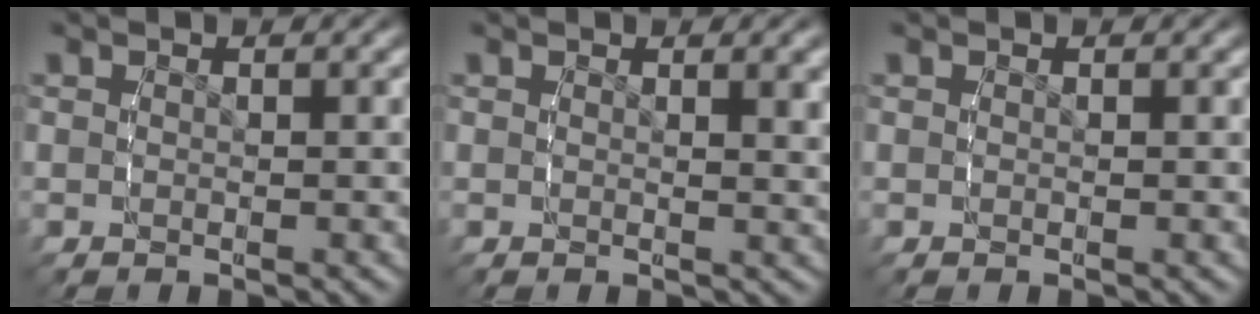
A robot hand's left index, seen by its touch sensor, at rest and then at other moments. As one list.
[{"total": 1.3, "force": [0.7, -0.4, 1.0], "torque": [-0.013, -0.007, 0.013]}, {"total": 0.0}]